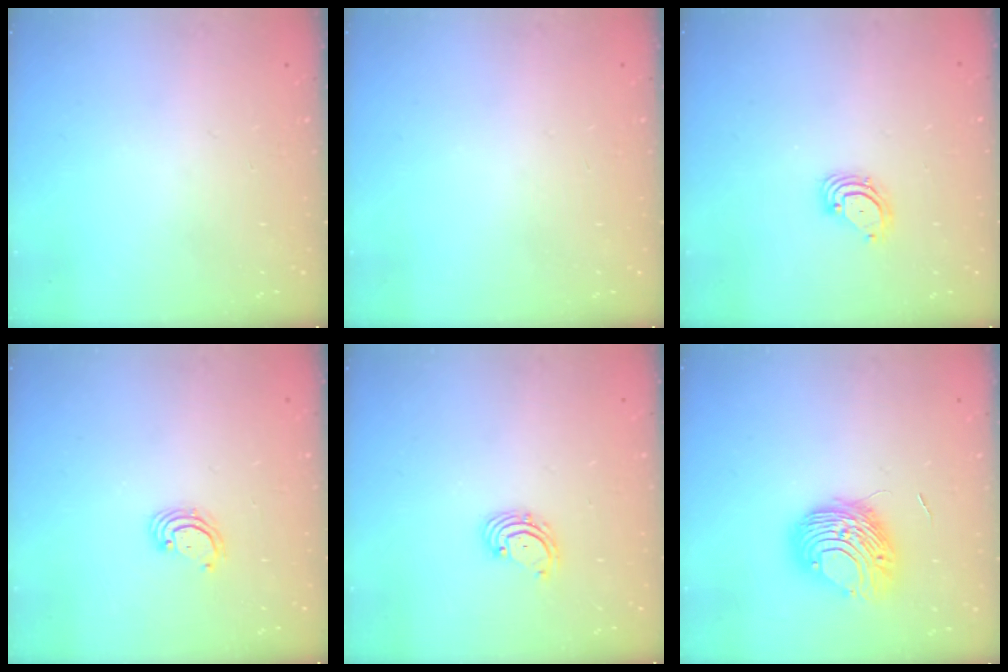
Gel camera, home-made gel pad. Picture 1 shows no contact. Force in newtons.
{"total": 0.0}
{"total": 3.6, "press": 3.6, "slide": 0.3}
{"total": 3.2, "press": 3.2, "slide": 0.3}
{"total": 2.6, "press": 2.5, "slide": 0.6}
{"total": 9.8, "press": 9.7, "slide": 1.2}